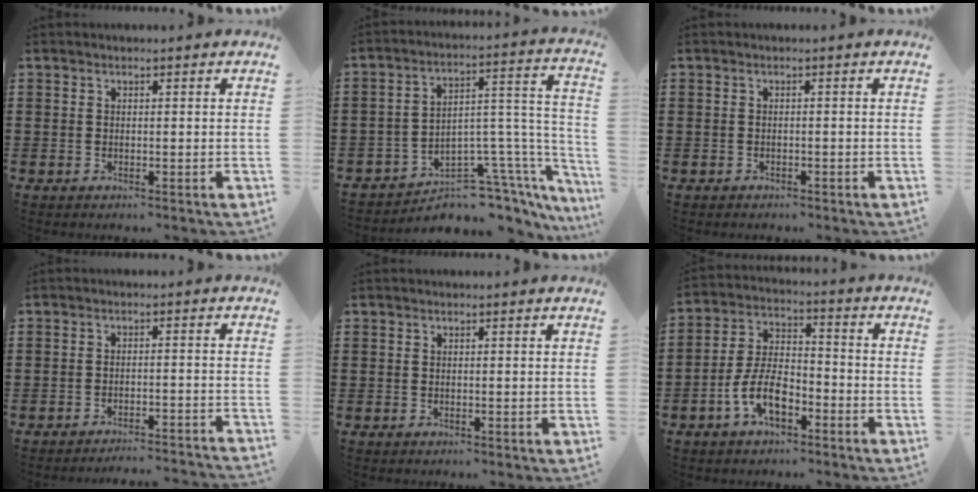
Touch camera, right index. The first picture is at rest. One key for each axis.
{"total": 8.4, "fx": -6.8, "fy": 4.1, "fz": 2.8, "tx": -0.038, "ty": 0.012, "tz": -0.118}
{"total": 0.8, "fx": -0.7, "fy": 0.3, "fz": 0.0, "tx": -0.002, "ty": 0.002, "tz": -0.016}
{"total": 2.9, "fx": -2.8, "fy": -0.3, "fz": 0.6, "tx": -0.013, "ty": -0.002, "tz": -0.059}
{"total": 0.0}
{"total": 8.3, "fx": -4.1, "fy": 4.0, "fz": 6.1, "tx": -0.142, "ty": 0.002, "tz": -0.081}